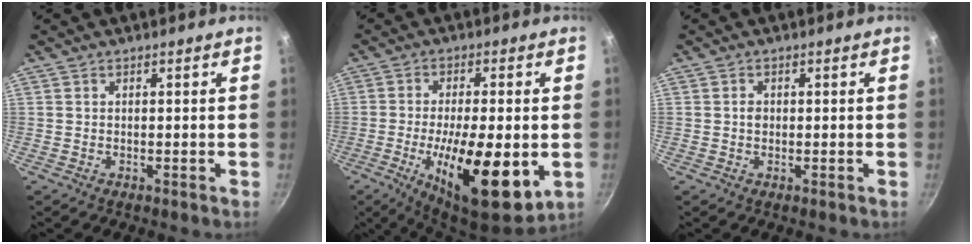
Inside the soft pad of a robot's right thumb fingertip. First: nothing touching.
{"total": 19.2, "force": [-4.6, 6.6, 17.5], "torque": [-0.273, -0.021, -0.054]}
{"total": 1.3, "force": [0.0, 1.1, 0.7], "torque": [-0.009, 0.003, -0.002]}